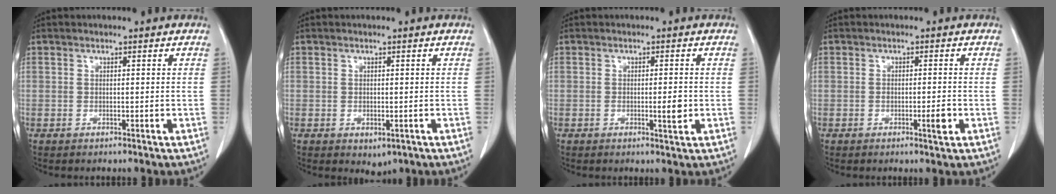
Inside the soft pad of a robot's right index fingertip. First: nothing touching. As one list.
[{"total": 2.1, "force": [-0.9, 1.3, 1.4], "torque": [-0.014, -0.003, -0.001]}, {"total": 2.5, "force": [-0.4, 0.4, 2.4], "torque": [-0.038, -0.003, -0.007]}, {"total": 2.3, "force": [-0.8, 0.3, 2.1], "torque": [-0.033, -0.003, -0.012]}]